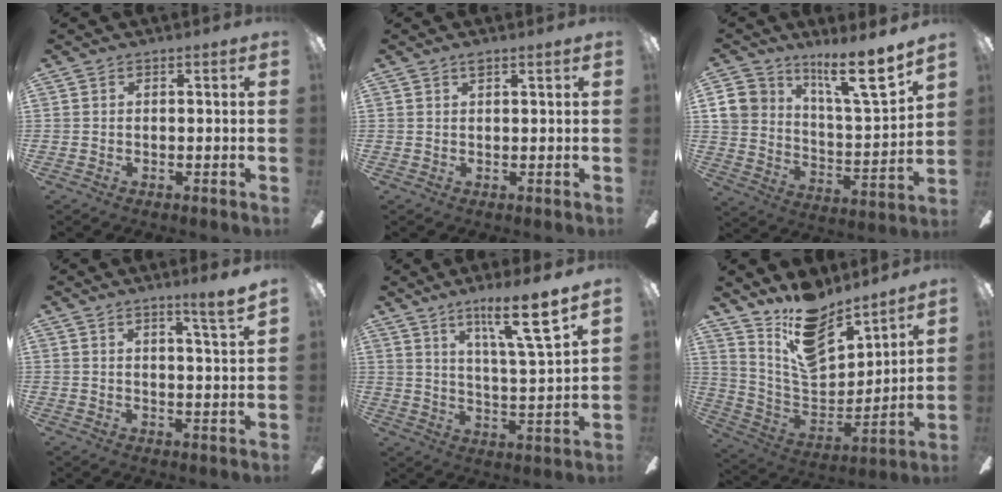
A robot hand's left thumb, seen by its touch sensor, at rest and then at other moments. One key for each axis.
{"total": 1.4, "fx": 1.0, "fy": 0.2, "fz": 1.0, "tx": -0.013, "ty": -0.002, "tz": 0.015}
{"total": 17.2, "fx": 11.6, "fy": 7.0, "fz": 10.6, "tx": -0.170, "ty": -0.073, "tz": 0.199}
{"total": 4.9, "fx": 3.9, "fy": -0.6, "fz": 2.8, "tx": -0.039, "ty": -0.030, "tz": 0.061}
{"total": 13.7, "fx": 9.3, "fy": 1.6, "fz": 9.9, "tx": -0.155, "ty": -0.055, "tz": 0.143}
{"total": 16.3, "fx": 13.2, "fy": 6.7, "fz": 6.9, "tx": -0.129, "ty": -0.095, "tz": 0.238}